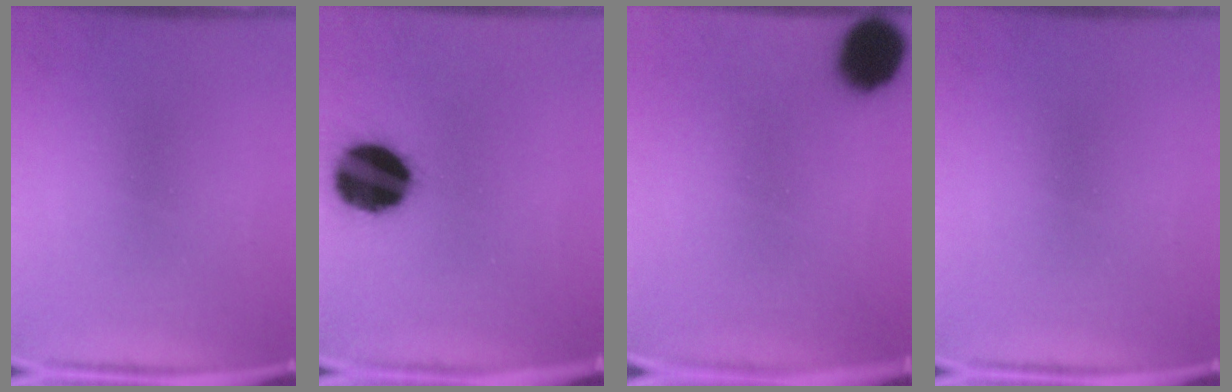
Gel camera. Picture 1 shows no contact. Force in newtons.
{"total": 18.5}
{"total": 8.7}
{"total": 0.0}